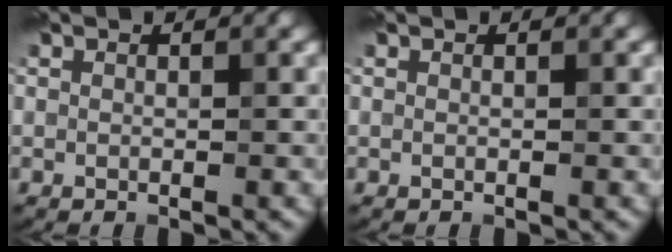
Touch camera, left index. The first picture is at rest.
{"total": 0.0}